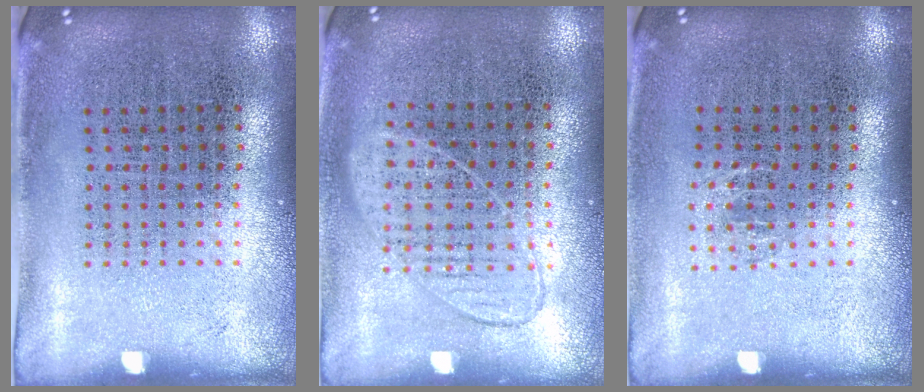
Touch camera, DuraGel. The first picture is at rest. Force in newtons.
{"total": 0.9, "press": 0.8, "slide": 0.3}
{"total": 0.7, "press": 0.4, "slide": 0.6}